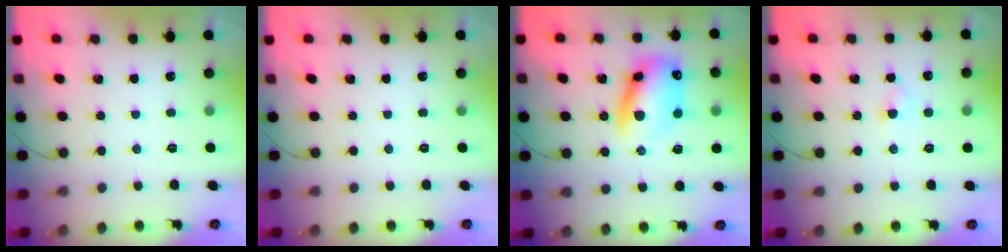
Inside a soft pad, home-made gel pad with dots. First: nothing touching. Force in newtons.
{"total": 0.0}
{"total": 13.8, "press": 13.5, "slide": 2.9}
{"total": 2.7, "press": 2.6, "slide": 1.0}